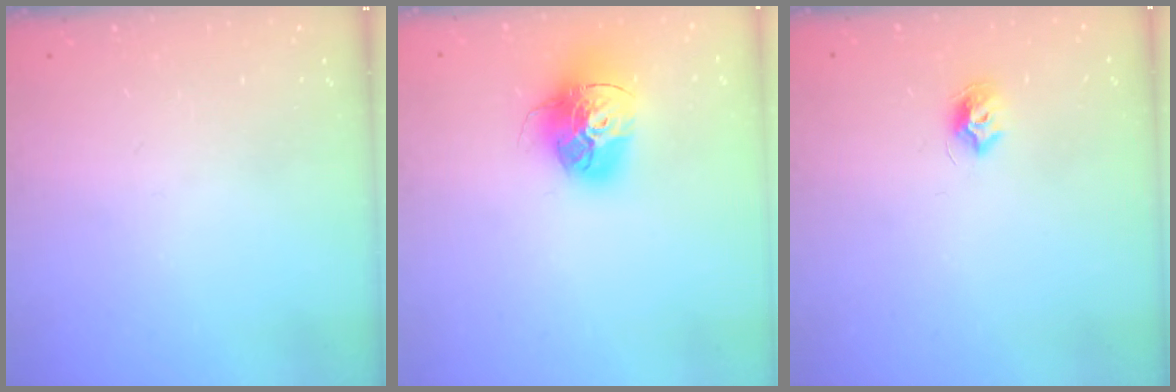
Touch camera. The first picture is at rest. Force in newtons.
{"total": 16.2, "press": 16.1, "slide": 1.6}
{"total": 7.1, "press": 7.1, "slide": 0.5}